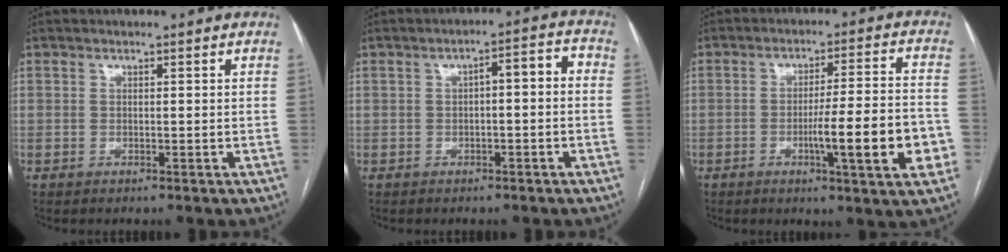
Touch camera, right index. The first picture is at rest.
{"total": 4.7, "force": [-0.3, 1.4, 4.4], "torque": [-0.062, 0.033, -0.006]}
{"total": 12.6, "force": [-3.9, 0.3, 12.0], "torque": [-0.177, -0.003, -0.057]}